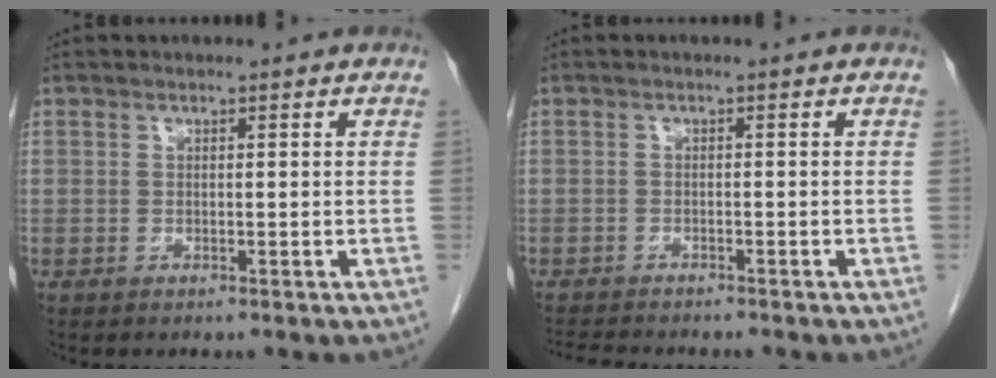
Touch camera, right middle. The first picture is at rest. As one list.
[{"total": 5.7, "force": [-5.2, 0.9, 2.2], "torque": [-0.032, -0.009, -0.078]}]